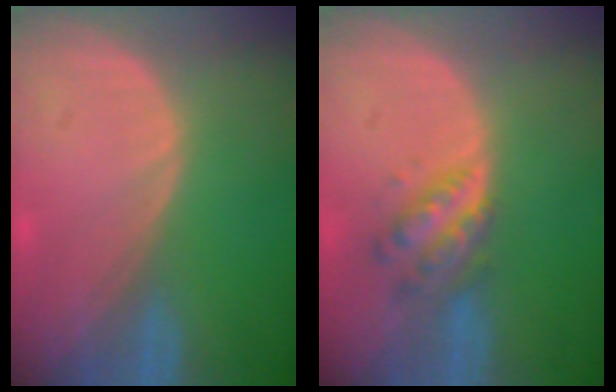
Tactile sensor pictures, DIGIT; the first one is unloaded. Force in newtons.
{"total": 5.0, "press": 5.0, "slide": 0.1}